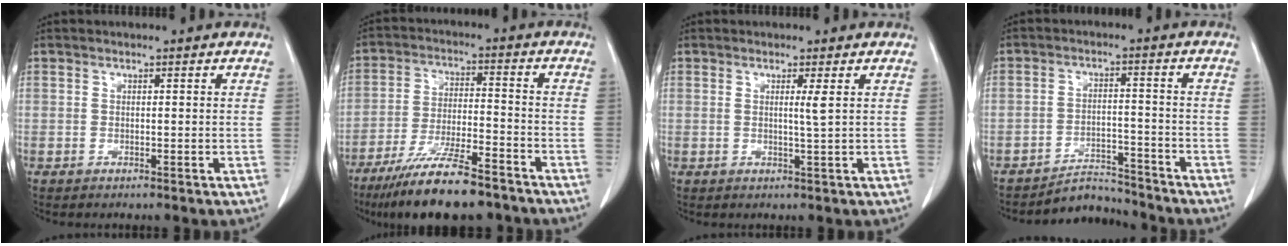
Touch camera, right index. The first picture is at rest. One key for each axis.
{"total": 14.2, "fx": -11.0, "fy": 2.3, "fz": 8.6, "tx": -0.158, "ty": -0.026, "tz": -0.187}
{"total": 1.6, "fx": 0.4, "fy": -0.5, "fz": 1.5, "tx": -0.030, "ty": -0.004, "tz": 0.009}
{"total": 5.2, "fx": -5.1, "fy": 0.9, "fz": -0.8, "tx": 0.012, "ty": 0.013, "tz": -0.079}